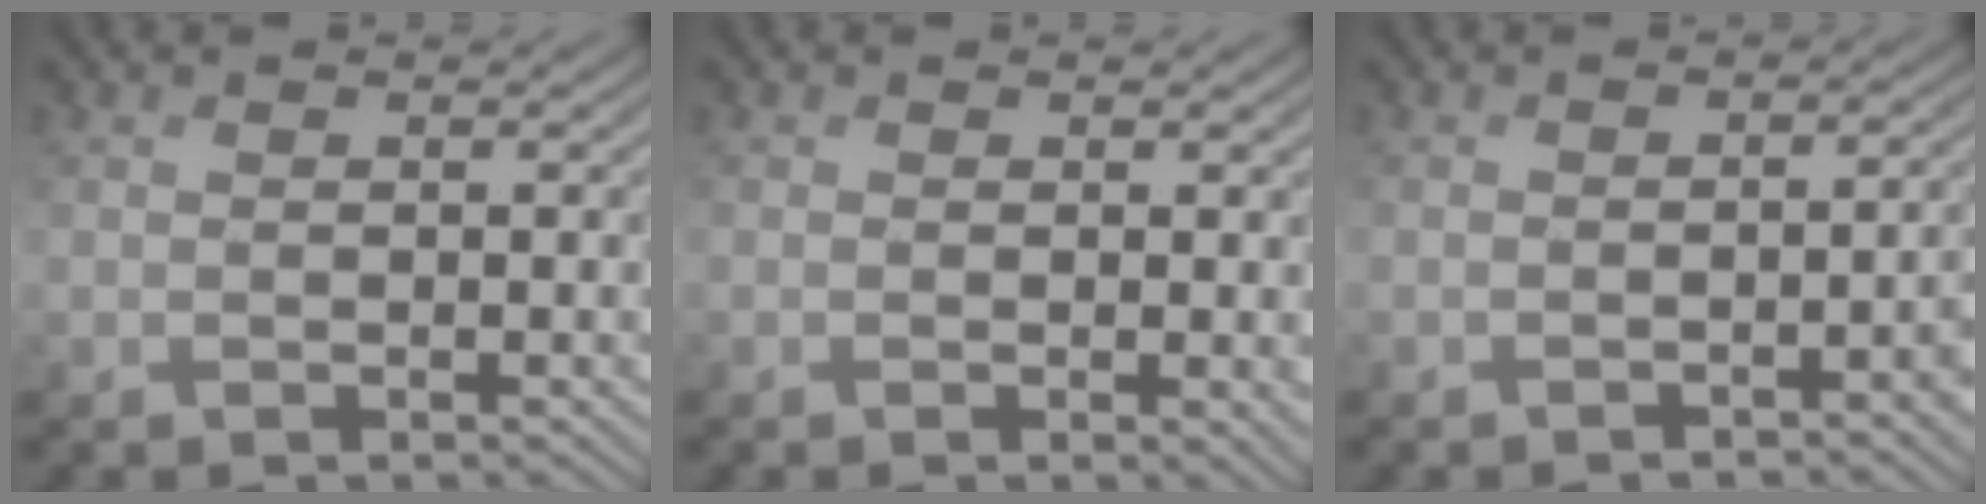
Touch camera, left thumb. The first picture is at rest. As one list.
[{"total": 1.2, "force": [0.4, 0.2, 1.1], "torque": [-0.016, -0.006, 0.005]}, {"total": 2.9, "force": [-1.4, 0.6, 2.4], "torque": [-0.025, 0.007, -0.028]}]